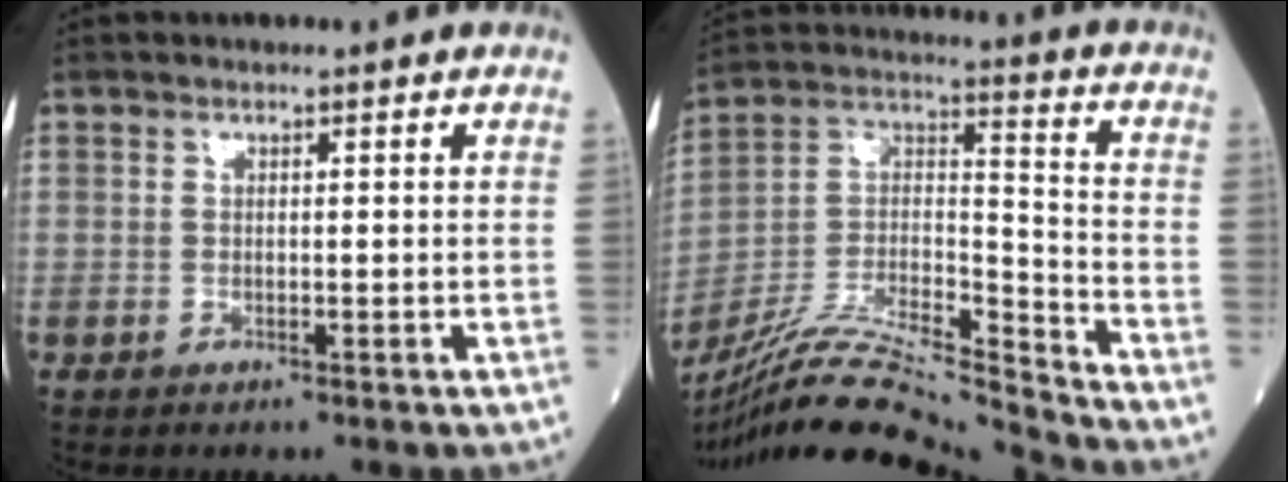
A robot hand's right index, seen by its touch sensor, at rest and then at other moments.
{"total": 20.7, "force": [-19.5, -0.6, 7.2], "torque": [-0.157, 0.009, -0.341]}